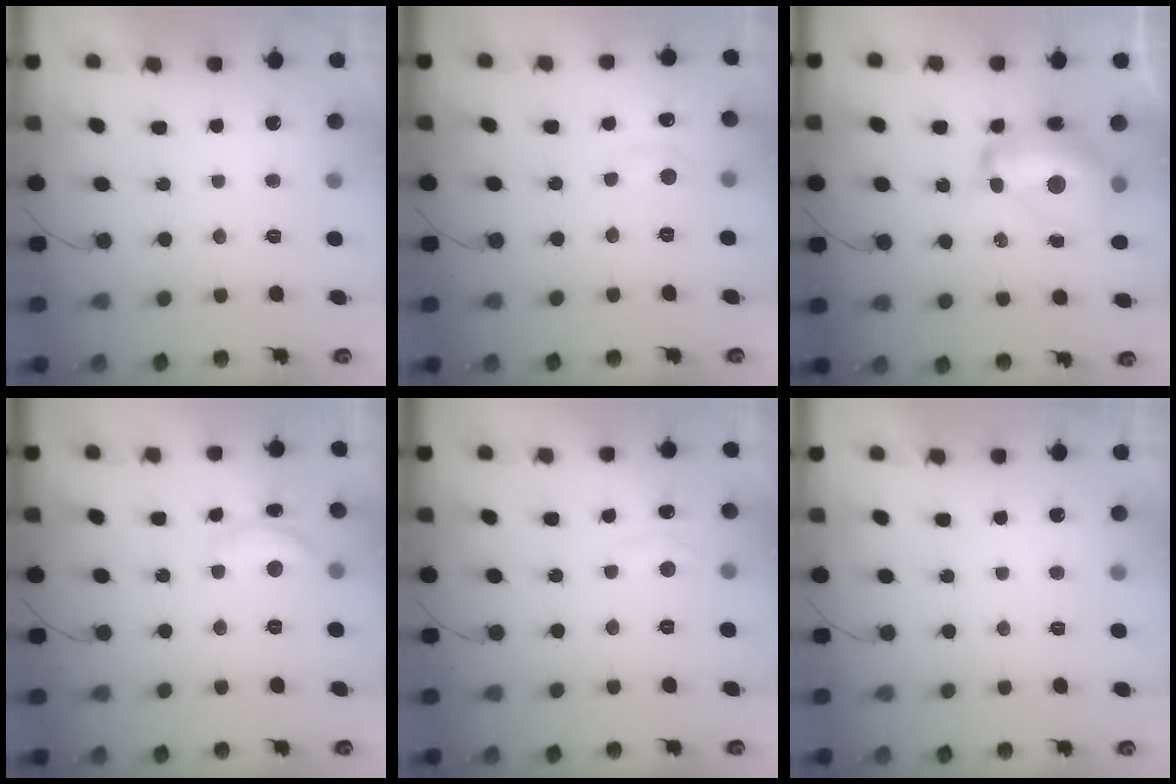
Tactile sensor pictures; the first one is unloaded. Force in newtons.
{"total": 5.4, "press": 5.3, "slide": 0.6}
{"total": 14.3, "press": 14.2, "slide": 1.5}
{"total": 9.6, "press": 9.6, "slide": 0.5}
{"total": 3.1, "press": 3.0, "slide": 0.4}
{"total": 0.0}